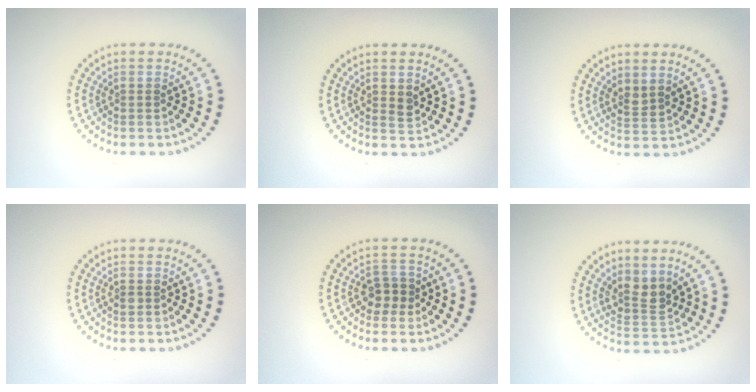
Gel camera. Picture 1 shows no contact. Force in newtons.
{"total": 1.0, "press": 1.0, "slide": 0.3}
{"total": 1.5, "press": 1.2, "slide": 0.9}
{"total": 0.6, "press": 0.6, "slide": 0.1}
{"total": 2.1, "press": 1.9, "slide": 0.7}
{"total": 2.6, "press": 2.0, "slide": 1.6}